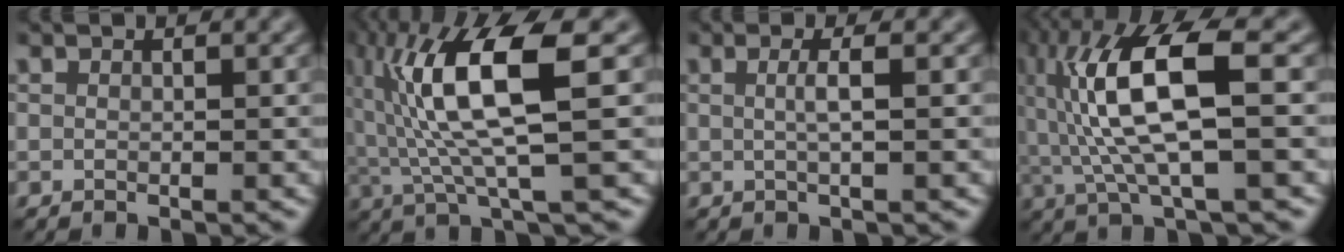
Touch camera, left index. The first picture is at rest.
{"total": 9.3, "force": [1.1, 1.8, 9.0], "torque": [-0.176, 0.004, 0.033]}
{"total": 1.7, "force": [-0.5, 0.1, 1.6], "torque": [-0.027, 0.006, -0.008]}
{"total": 9.5, "force": [0.2, 2.2, 9.2], "torque": [-0.191, 0.013, 0.012]}